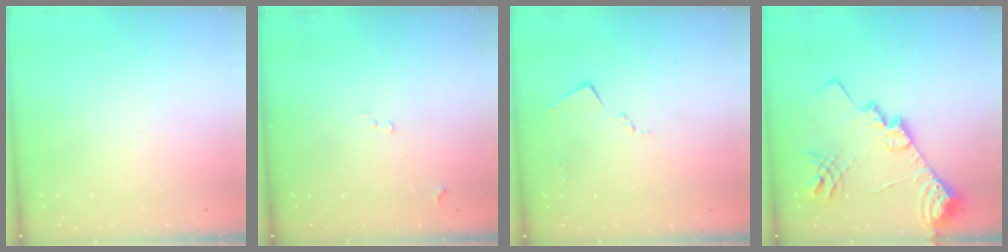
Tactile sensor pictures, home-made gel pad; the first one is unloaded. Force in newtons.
{"total": 7.7, "press": 7.6, "slide": 1.0}
{"total": 7.5, "press": 7.5, "slide": 0.4}
{"total": 19.2, "press": 19.1, "slide": 1.6}